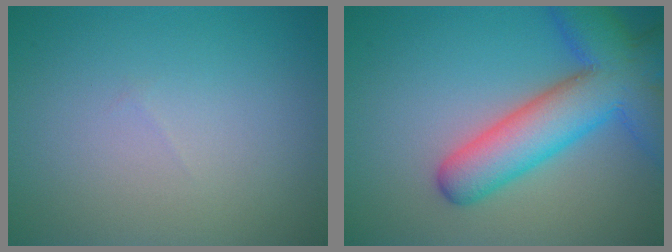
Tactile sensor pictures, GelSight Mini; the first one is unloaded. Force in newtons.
{"total": 9.1, "press": 9.1, "slide": 0.6}